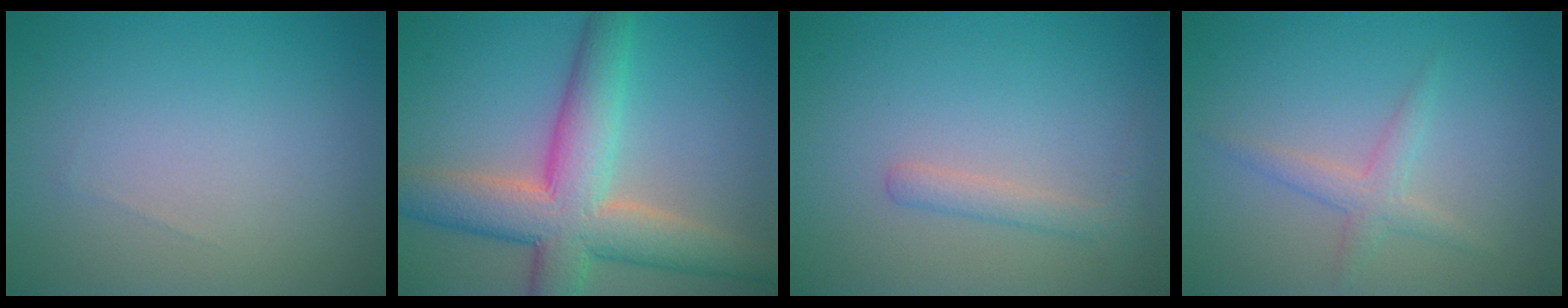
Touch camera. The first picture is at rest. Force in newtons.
{"total": 9.0, "press": 8.9, "slide": 0.7}
{"total": 1.6, "press": 1.6, "slide": 0.1}
{"total": 2.0, "press": 2.0, "slide": 0.1}